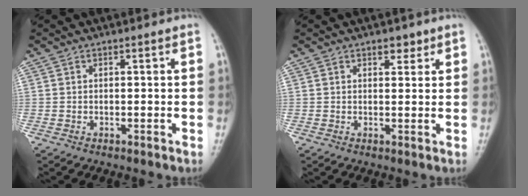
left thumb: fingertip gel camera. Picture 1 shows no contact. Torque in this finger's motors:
{"motor_torque": [2.55, 2.46, 0.25, -0.10, 0.11]}